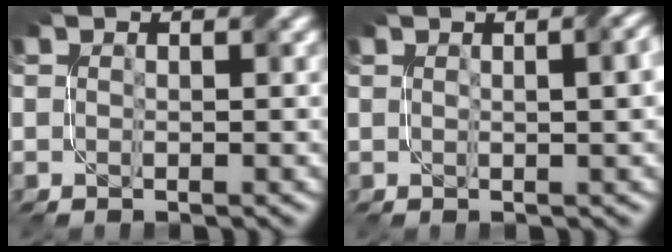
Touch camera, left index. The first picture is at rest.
{"total": 4.0, "force": [0.8, 1.9, 3.5], "torque": [-0.018, 0.022, 0.009]}